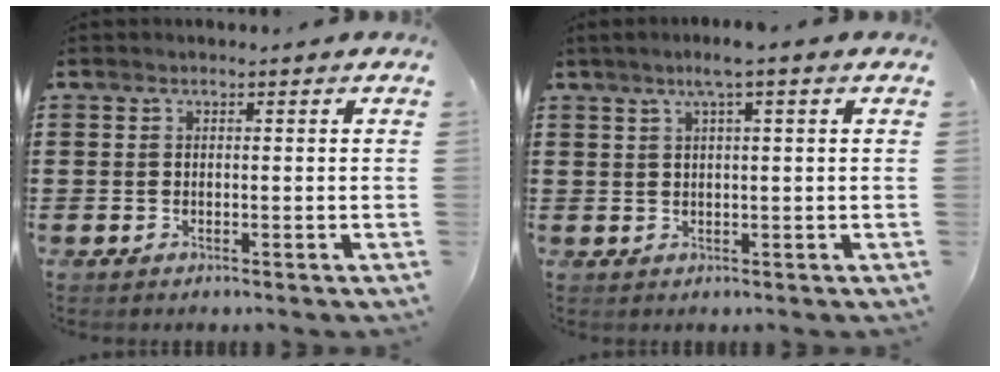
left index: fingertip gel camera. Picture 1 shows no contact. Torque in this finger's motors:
{"motor_torque": [1.69, -0.45, 0.40, 0.13]}